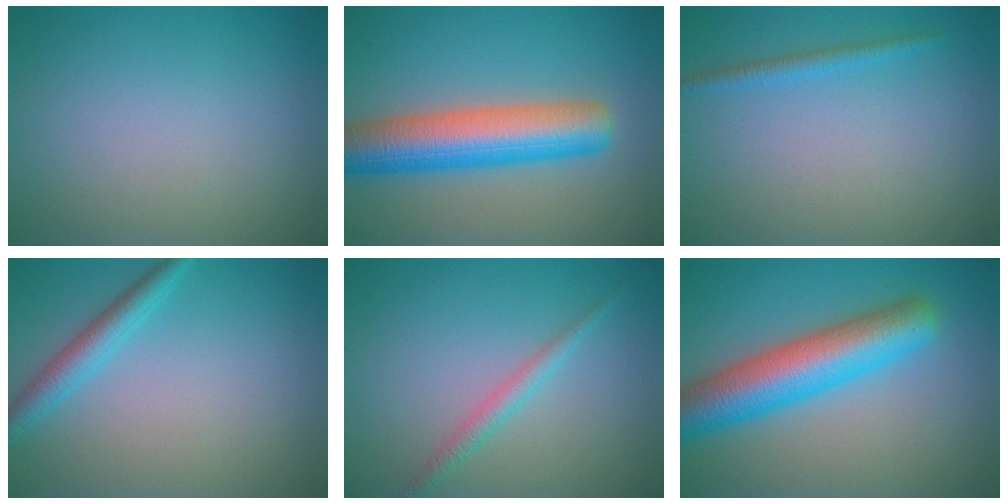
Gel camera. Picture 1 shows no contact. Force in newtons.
{"total": 8.4, "press": 8.3, "slide": 0.3}
{"total": 1.3, "press": 1.3, "slide": 0.1}
{"total": 2.6, "press": 2.6, "slide": 0.1}
{"total": 1.8, "press": 1.8, "slide": 0.0}
{"total": 8.1, "press": 8.1, "slide": 0.2}